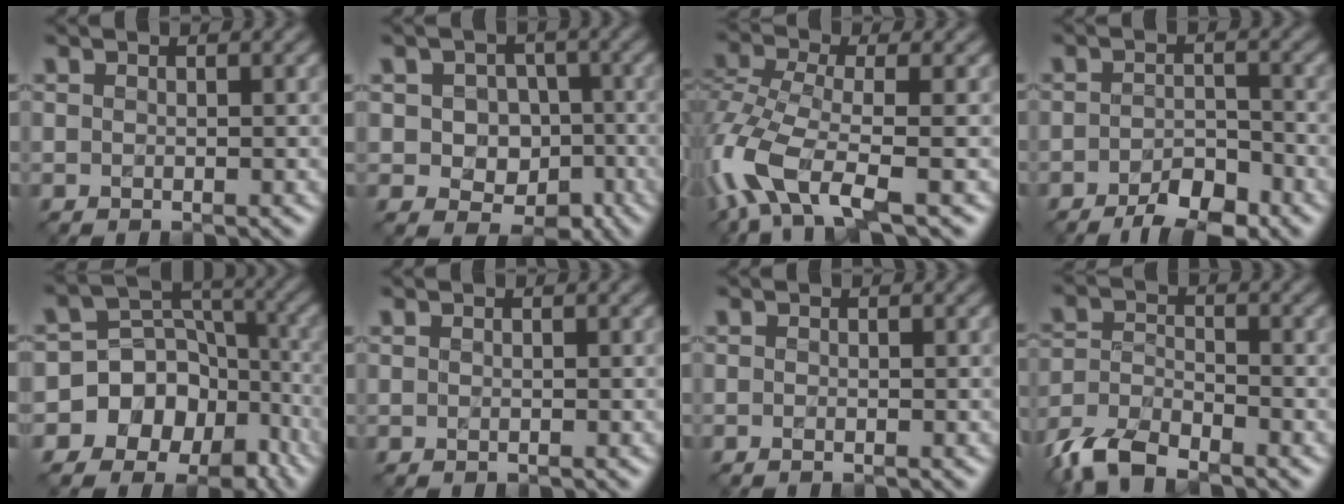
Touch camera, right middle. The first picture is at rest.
{"total": 5.0, "force": [-0.8, 4.2, 2.6], "torque": [-0.017, 0.002, -0.023]}
{"total": 7.4, "force": [-3.5, 2.9, 5.8], "torque": [-0.137, -0.002, -0.081]}
{"total": 4.8, "force": [-3.3, 1.7, 2.9], "torque": [-0.043, -0.001, -0.055]}
{"total": 11.1, "force": [-6.3, 8.7, 2.8], "torque": [-0.040, -0.001, -0.117]}
{"total": 0.0}
{"total": 0.0}
{"total": 6.3, "force": [-5.0, 2.2, 3.1], "torque": [-0.064, -0.005, -0.108]}